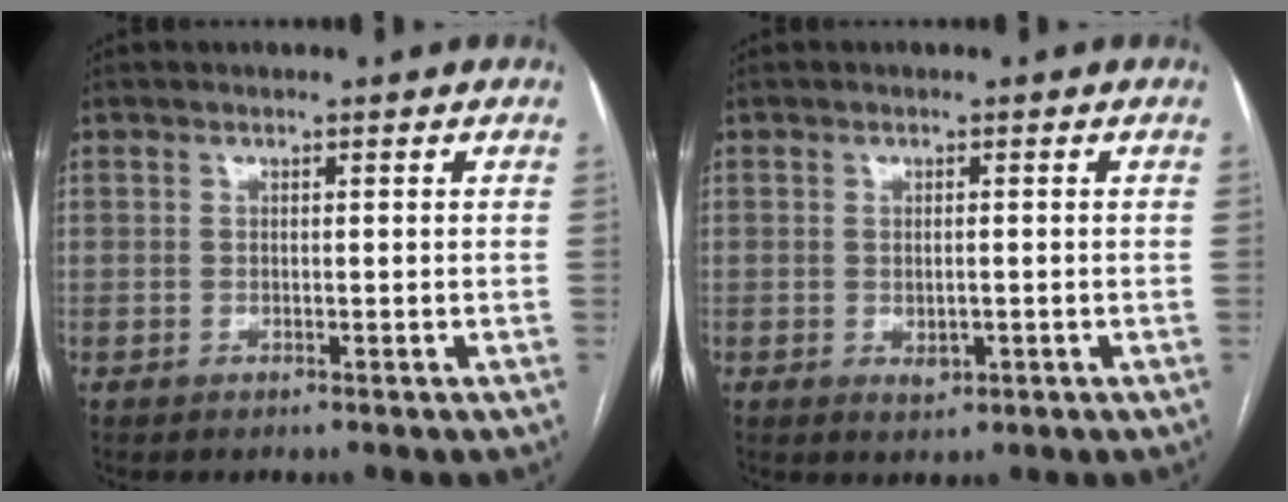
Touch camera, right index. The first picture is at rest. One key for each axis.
{"total": 2.0, "fx": -0.5, "fy": 1.1, "fz": 1.7, "tx": -0.027, "ty": -0.002, "tz": 0.000}